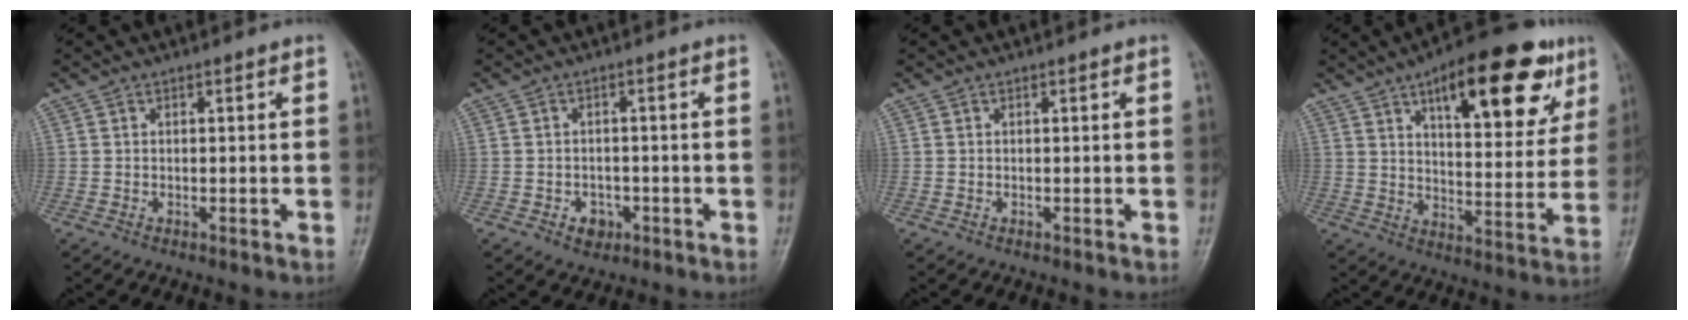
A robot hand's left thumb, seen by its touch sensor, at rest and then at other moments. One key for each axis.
{"total": 3.1, "fx": -1.6, "fy": 2.5, "fz": 1.1, "tx": -0.003, "ty": 0.010, "tz": -0.022}
{"total": 0.0}
{"total": 22.4, "fx": 11.4, "fy": 8.9, "fz": 17.1, "tx": -0.203, "ty": -0.027, "tz": 0.165}